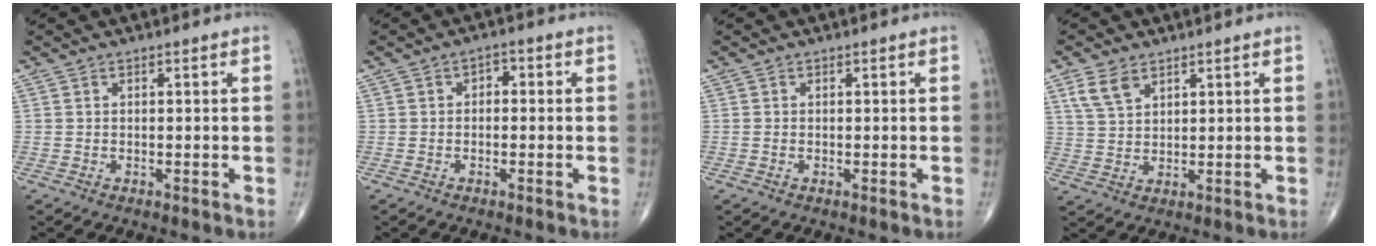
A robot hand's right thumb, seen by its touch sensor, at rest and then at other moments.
{"total": 2.1, "force": [0.0, 1.5, 1.5], "torque": [-0.008, 0.009, -0.010]}
{"total": 0.0}
{"total": 5.0, "force": [3.1, 2.8, 2.8], "torque": [-0.050, -0.010, 0.067]}